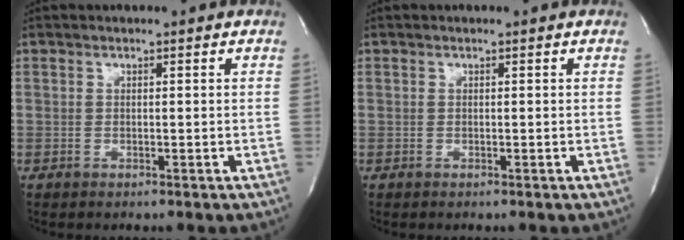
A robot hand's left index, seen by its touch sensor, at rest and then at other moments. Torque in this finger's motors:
{"motor_torque": [0.00, 0.00, 0.00, 0.00]}